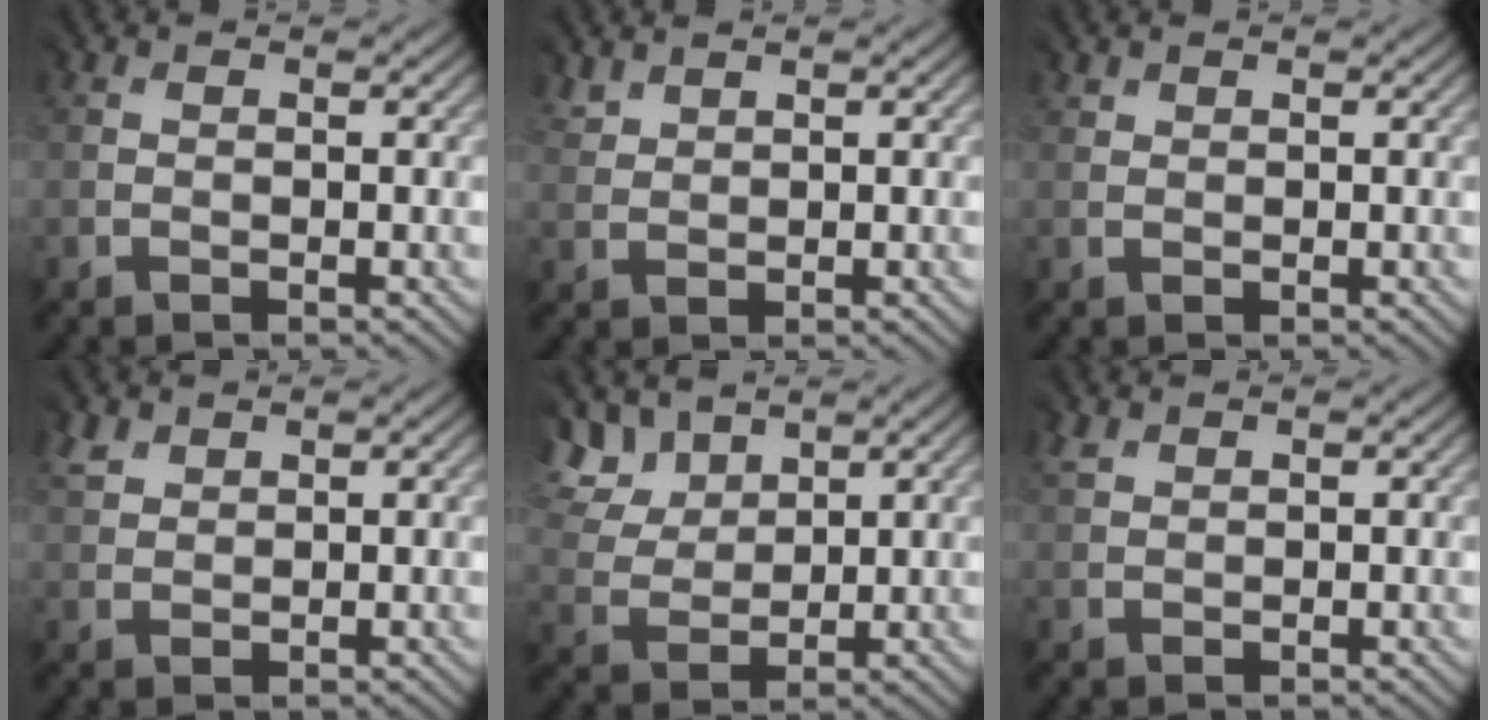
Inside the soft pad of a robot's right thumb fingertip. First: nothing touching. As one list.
[{"total": 2.6, "force": [2.4, 0.5, -0.8], "torque": [0.006, 0.002, 0.052]}, {"total": 1.4, "force": [1.3, 0.6, -0.3], "torque": [0.005, 0.000, 0.024]}, {"total": 2.6, "force": [2.3, 1.1, -0.6], "torque": [-0.001, 0.003, 0.047]}, {"total": 7.0, "force": [5.4, 3.8, 2.2], "torque": [-0.097, 0.013, 0.098]}, {"total": 2.2, "force": [2.0, 1.0, 0.2], "torque": [-0.015, 0.004, 0.038]}]